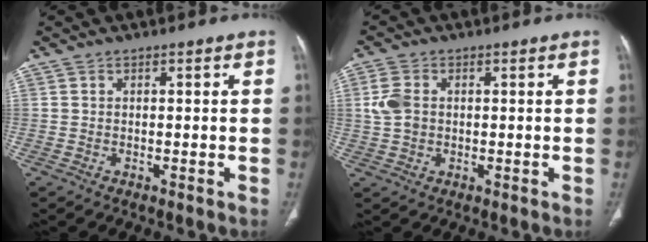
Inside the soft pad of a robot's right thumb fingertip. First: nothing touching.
{"total": 4.7, "force": [0.5, 3.4, 3.2], "torque": [-0.075, 0.005, 0.008]}